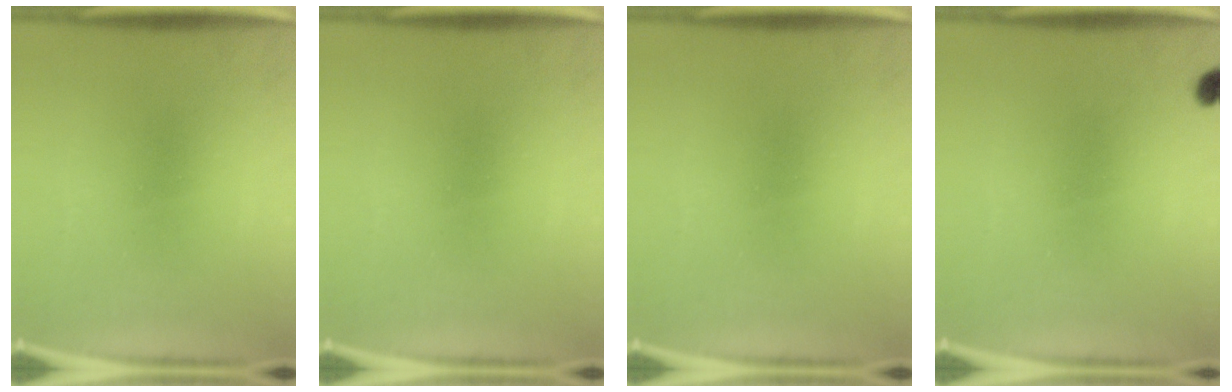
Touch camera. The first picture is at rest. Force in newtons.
{"total": 0.0}
{"total": 0.0}
{"total": 1.5}